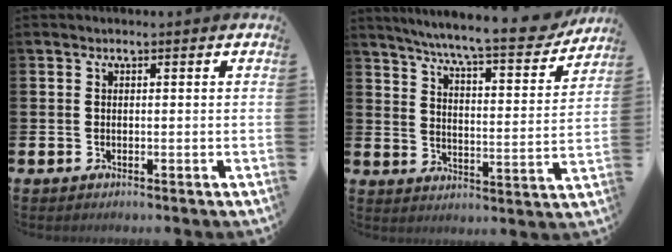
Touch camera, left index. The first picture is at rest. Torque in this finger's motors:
{"motor_torque": [1.03, -1.11, 0.99, 0.21]}